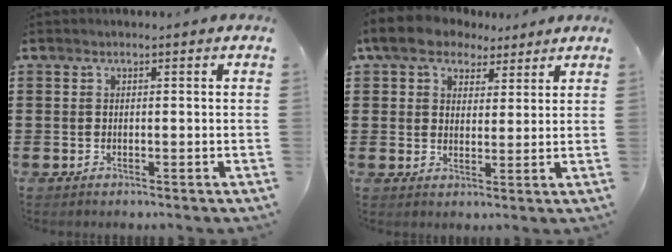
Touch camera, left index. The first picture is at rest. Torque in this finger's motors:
{"motor_torque": [2.14, 0.00, 0.20, -0.04]}